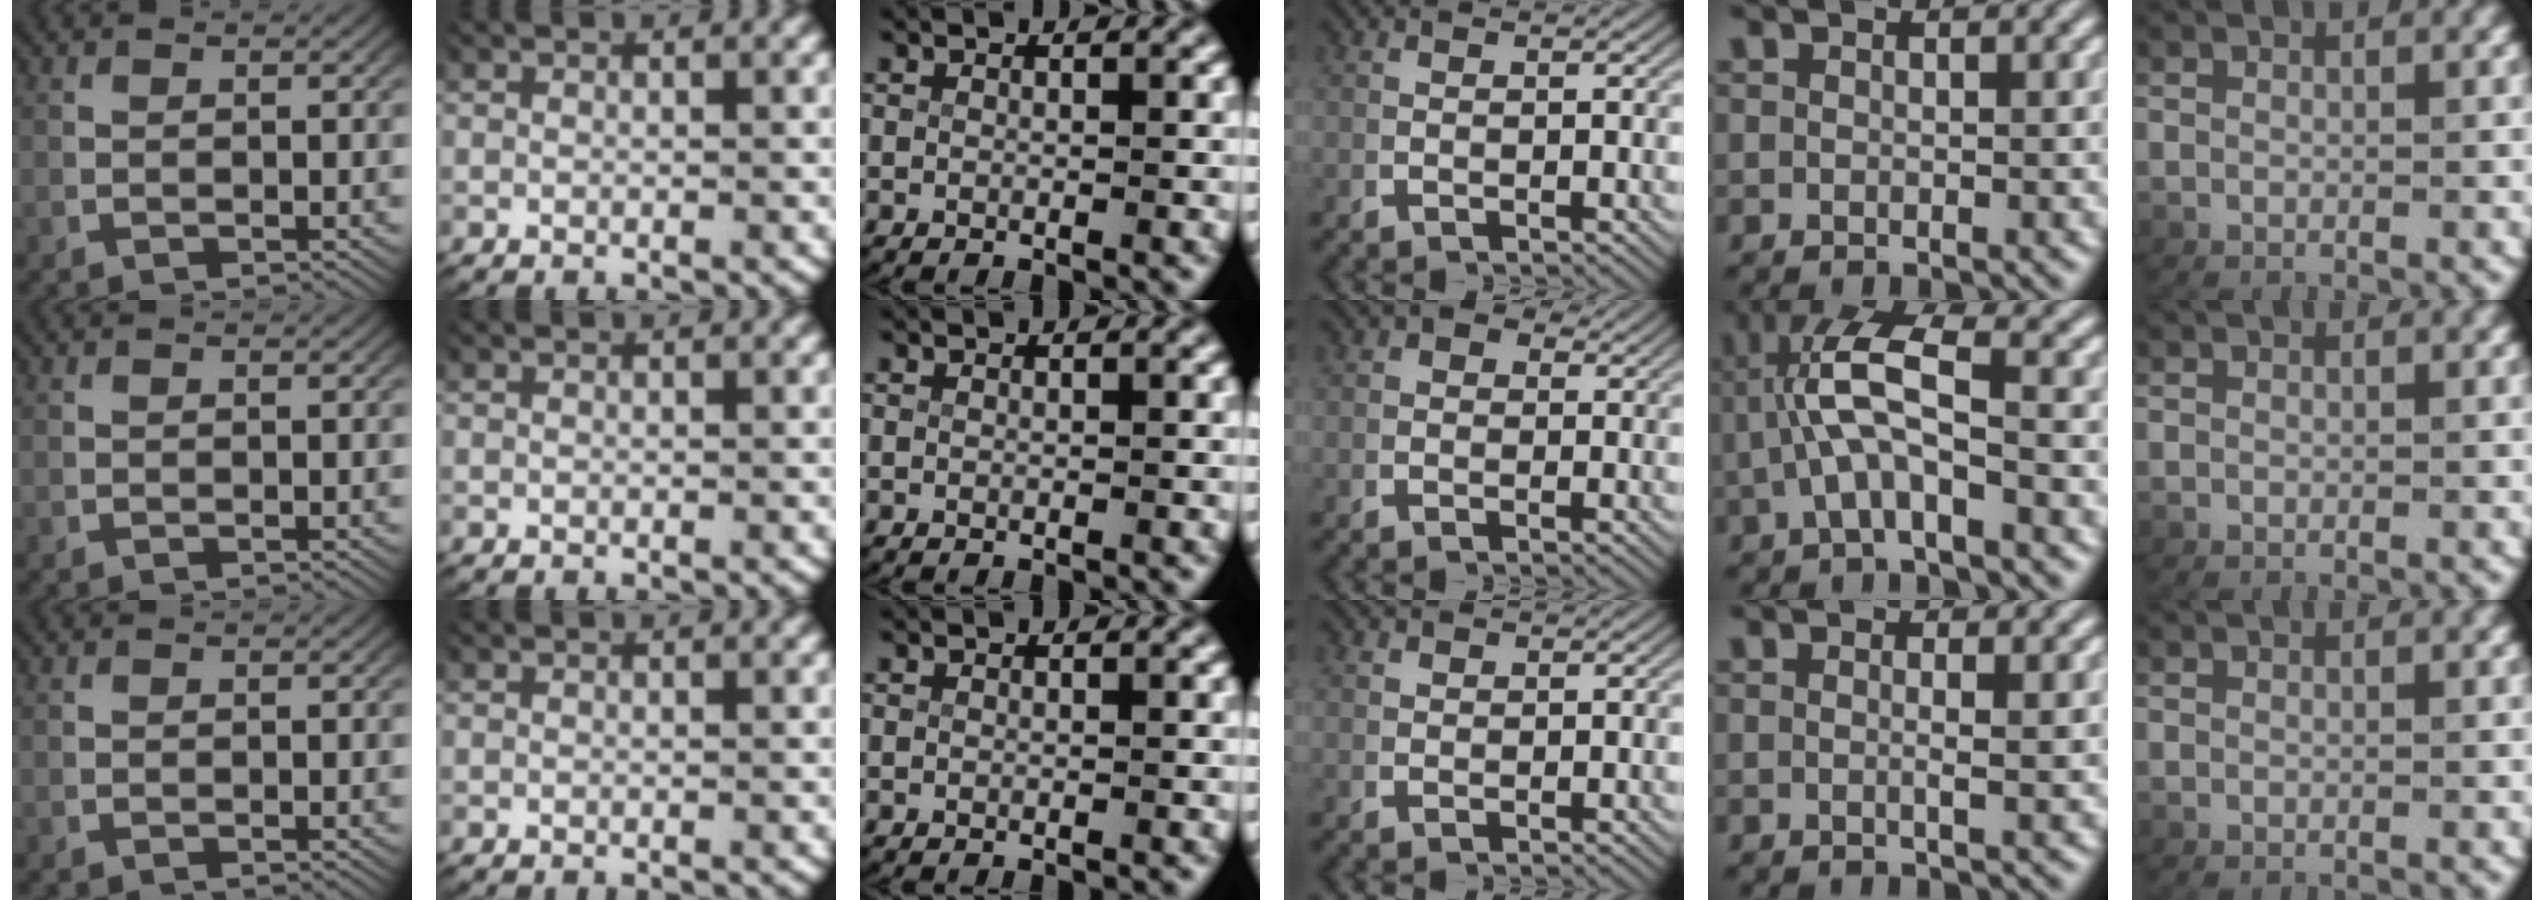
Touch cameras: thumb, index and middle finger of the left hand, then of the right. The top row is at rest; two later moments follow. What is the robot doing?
{"motion": "lift_and_place", "object": "key"}